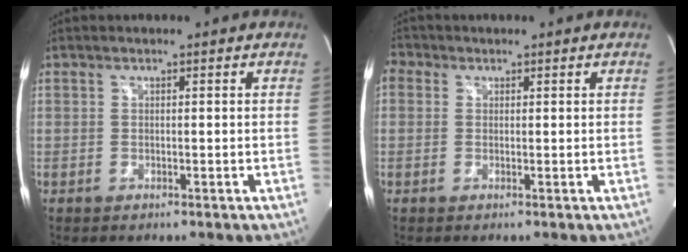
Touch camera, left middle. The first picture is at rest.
{"total": 2.6, "force": [0.9, 2.2, 0.9], "torque": [-0.021, 0.015, 0.015]}